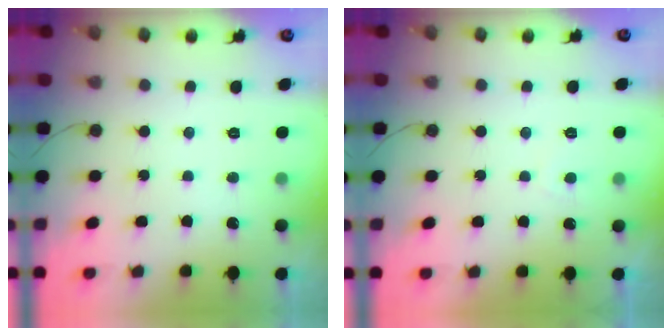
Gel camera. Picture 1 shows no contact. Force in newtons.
{"total": 2.0, "press": 2.0, "slide": 0.6}